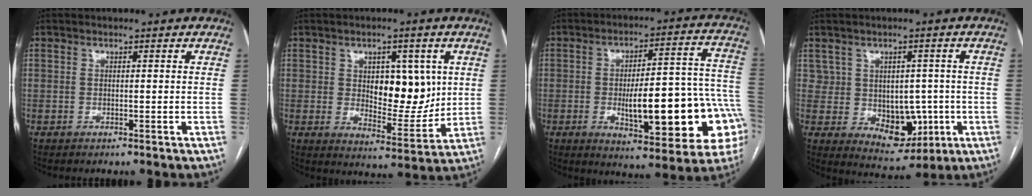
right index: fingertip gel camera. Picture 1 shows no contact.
{"total": 9.5, "force": [2.1, 4.9, 7.9], "torque": [-0.105, 0.004, 0.043]}
{"total": 22.1, "force": [-5.0, 5.4, 20.8], "torque": [-0.213, 0.028, -0.050]}
{"total": 7.9, "force": [-0.5, 6.3, 4.7], "torque": [-0.052, 0.013, 0.016]}